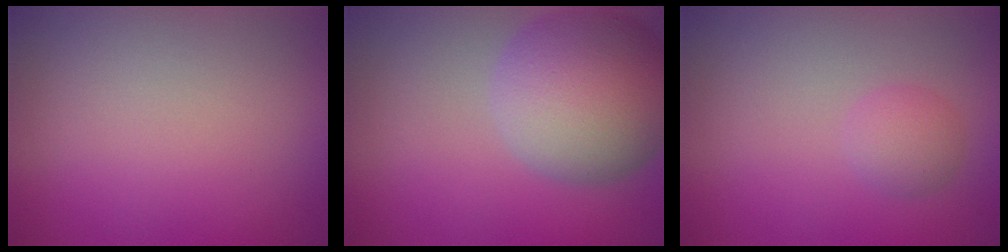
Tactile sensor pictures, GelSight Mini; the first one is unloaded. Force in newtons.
{"total": 9.8, "press": 9.8, "slide": 0.6}
{"total": 1.9, "press": 1.9, "slide": 0.1}